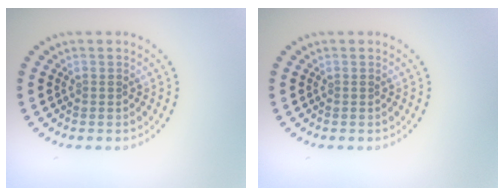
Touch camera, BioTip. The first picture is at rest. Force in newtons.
{"total": 0.0}